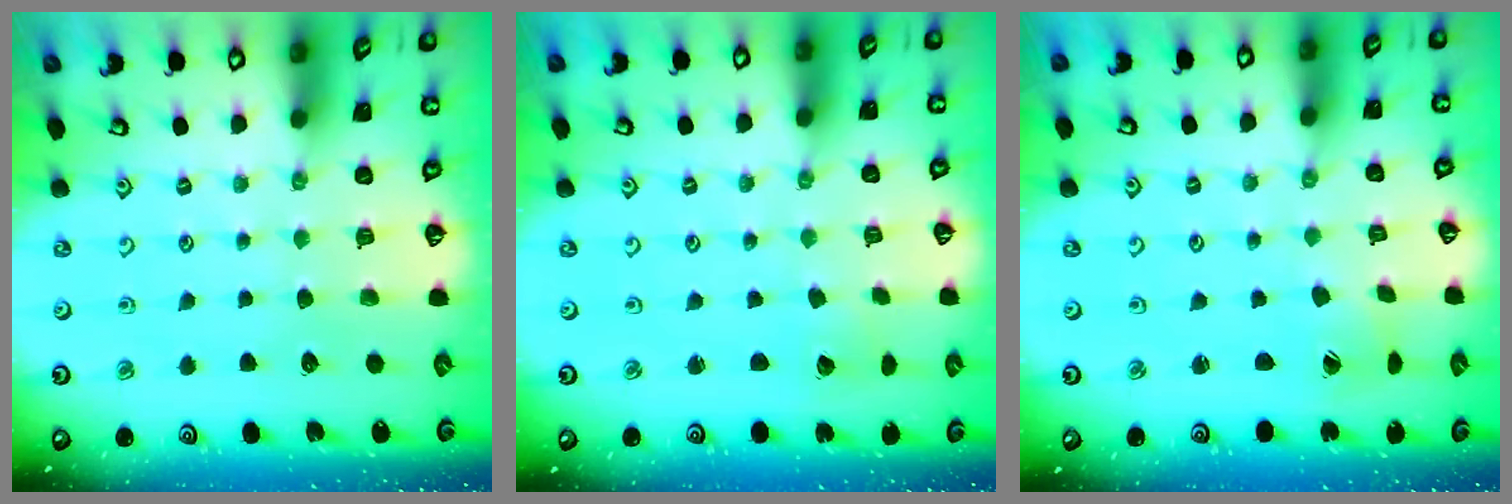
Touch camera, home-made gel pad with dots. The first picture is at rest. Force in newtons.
{"total": 1.9, "press": 1.9, "slide": 0.1}
{"total": 2.2, "press": 2.2, "slide": 0.1}